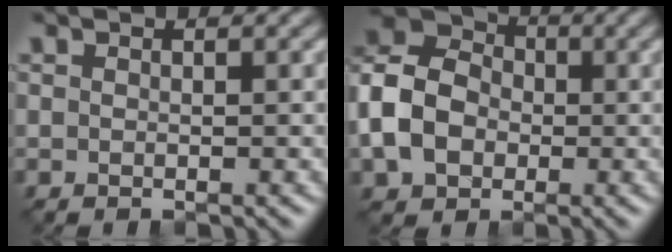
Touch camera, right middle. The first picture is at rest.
{"total": 7.7, "force": [-2.1, 6.0, 4.4], "torque": [-0.102, 0.006, -0.054]}